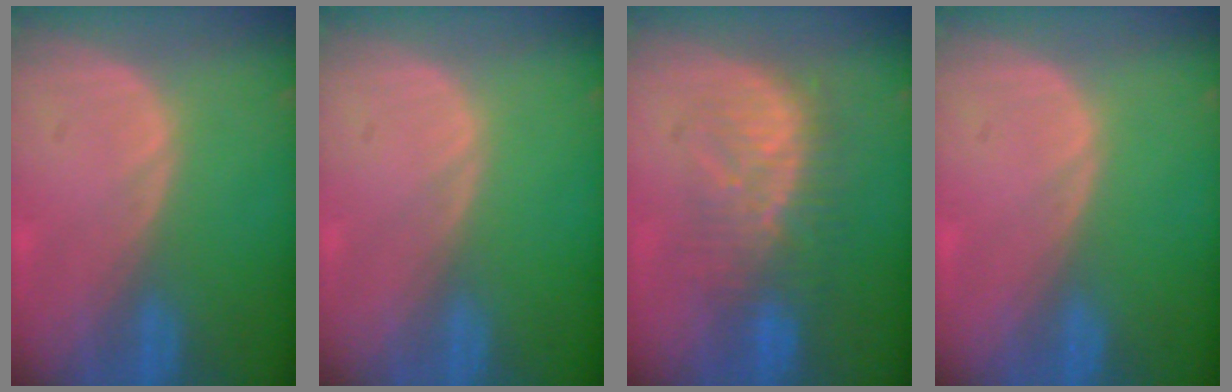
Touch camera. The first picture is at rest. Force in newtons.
{"total": 0.0}
{"total": 8.1, "press": 7.9, "slide": 1.6}
{"total": 0.0}